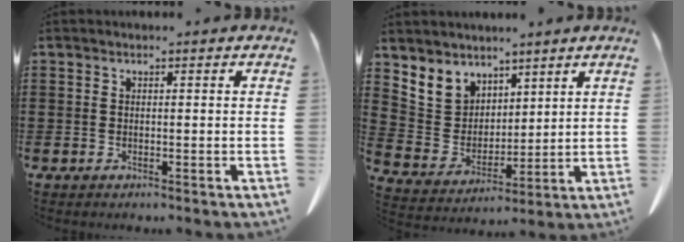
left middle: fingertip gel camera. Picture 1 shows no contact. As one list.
[{"total": 6.6, "force": [4.7, 4.7, 0.3], "torque": [-0.047, -0.025, 0.092]}]